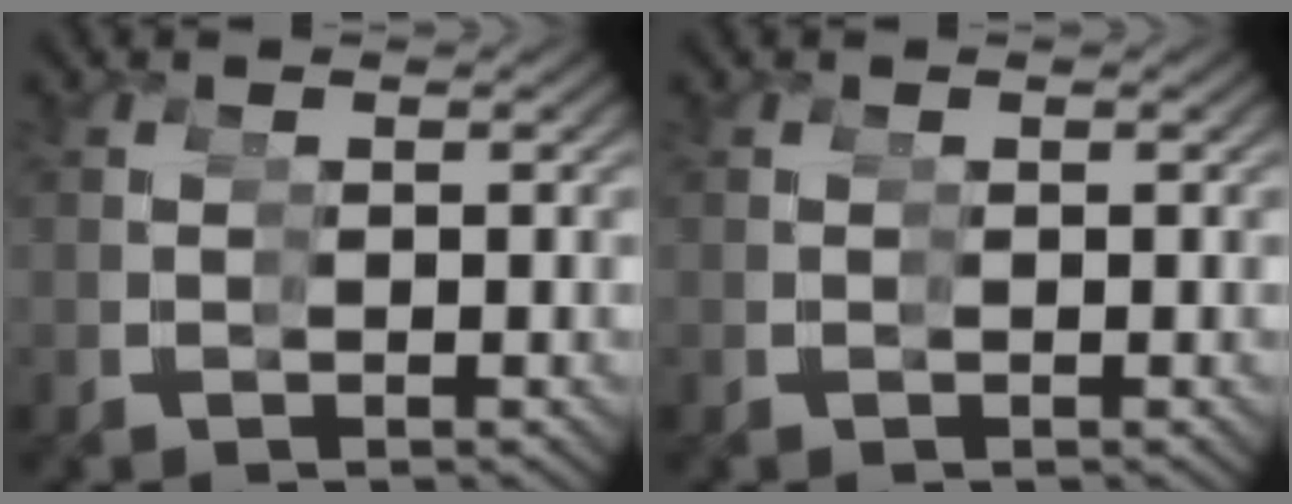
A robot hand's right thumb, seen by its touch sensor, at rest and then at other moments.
{"total": 0.0}